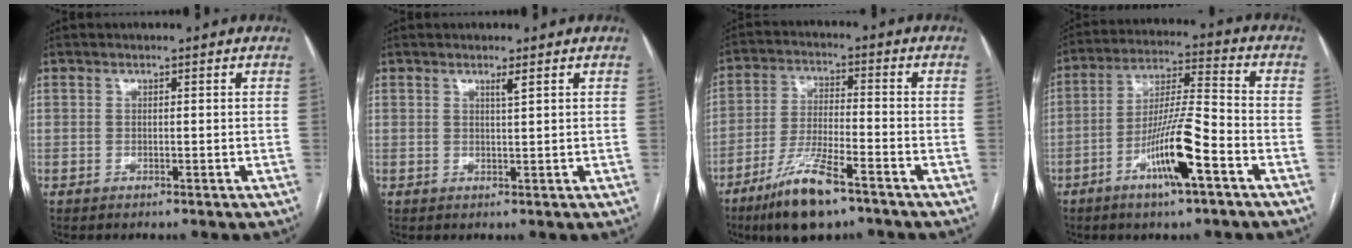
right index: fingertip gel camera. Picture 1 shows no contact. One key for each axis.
{"total": 1.3, "fx": 0.8, "fy": -0.2, "fz": 1.0, "tx": -0.022, "ty": -0.006, "tz": 0.015}
{"total": 11.4, "fx": -7.5, "fy": 2.1, "fz": 8.4, "tx": -0.170, "ty": -0.022, "tz": -0.135}
{"total": 12.0, "fx": -5.5, "fy": 0.8, "fz": 10.7, "tx": -0.201, "ty": -0.002, "tz": -0.101}